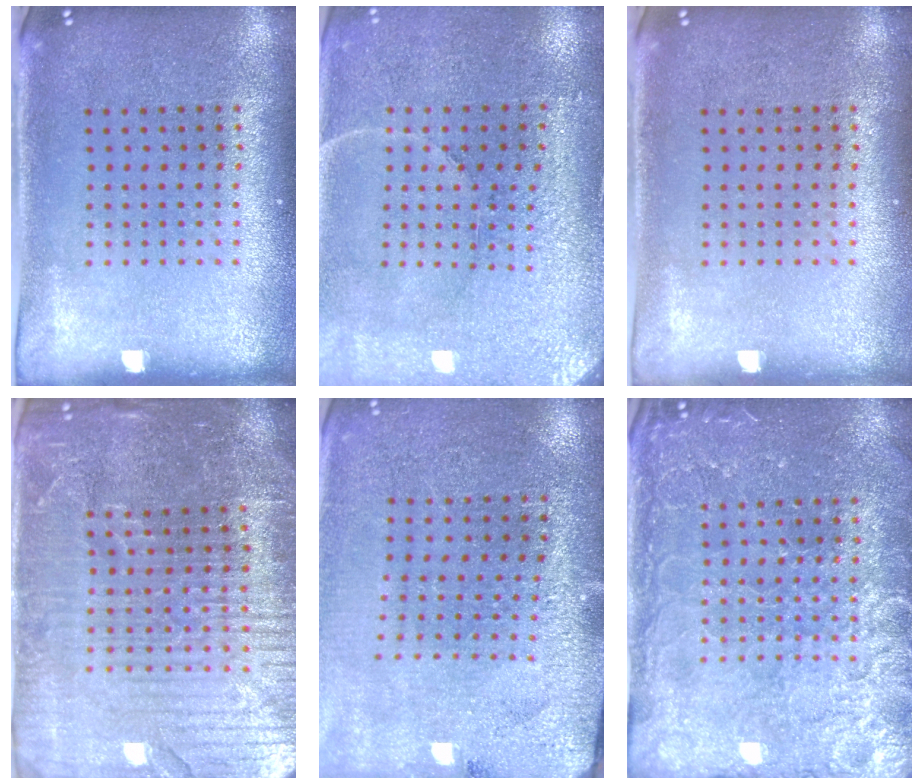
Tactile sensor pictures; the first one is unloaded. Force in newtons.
{"total": 3.2, "press": 3.1, "slide": 0.4}
{"total": 0.0}
{"total": 5.4, "press": 4.9, "slide": 2.3}
{"total": 2.9, "press": 2.9, "slide": 0.2}
{"total": 3.7, "press": 3.7, "slide": 0.5}